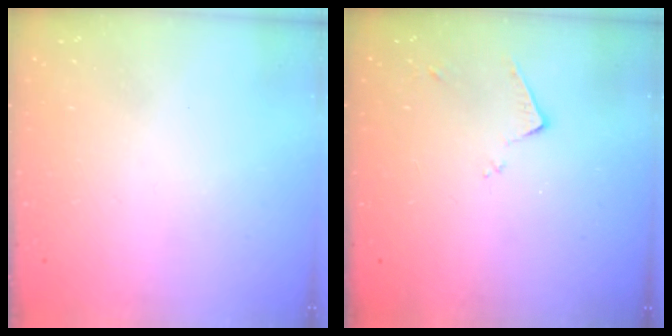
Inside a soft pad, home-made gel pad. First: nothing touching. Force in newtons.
{"total": 7.8, "press": 7.8, "slide": 0.2}